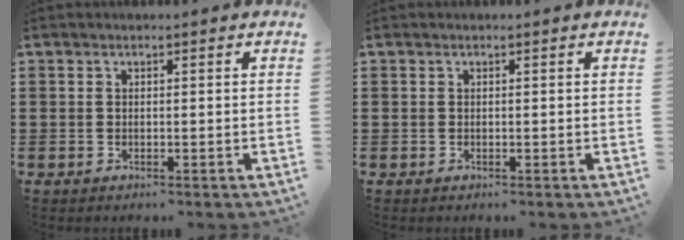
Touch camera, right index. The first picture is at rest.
{"total": 0.0}